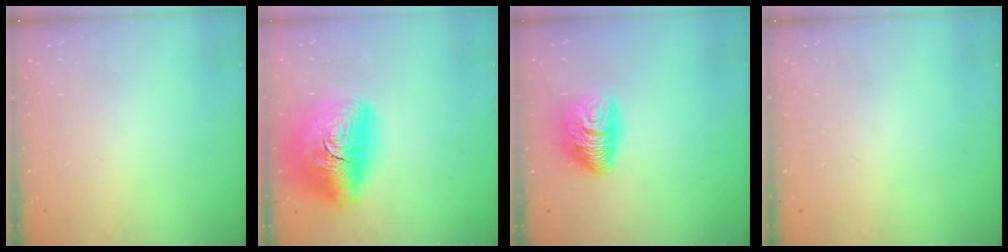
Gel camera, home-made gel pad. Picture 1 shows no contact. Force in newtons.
{"total": 23.5, "press": 23.4, "slide": 1.6}
{"total": 10.2, "press": 10.2, "slide": 0.6}
{"total": 0.0}